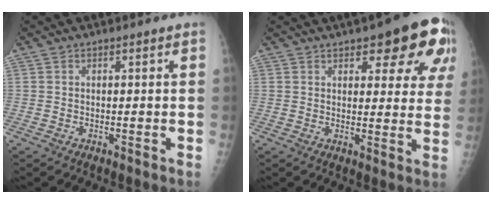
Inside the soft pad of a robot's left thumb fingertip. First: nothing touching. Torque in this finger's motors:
{"motor_torque": [0.28, 0.23, -0.03, -0.14, 0.07]}